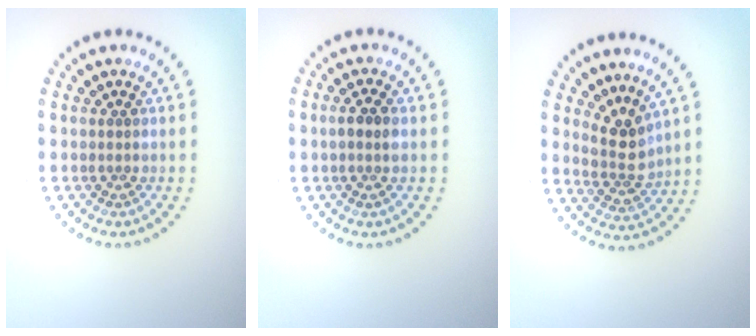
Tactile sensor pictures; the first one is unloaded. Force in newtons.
{"total": 1.8, "press": 1.6, "slide": 0.9}
{"total": 2.8, "press": 2.4, "slide": 1.5}